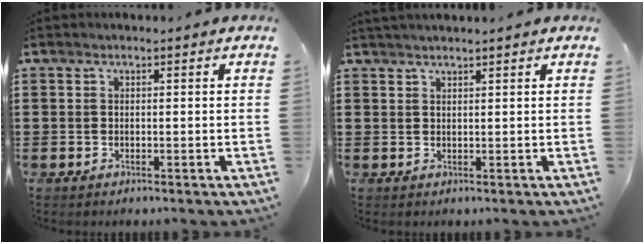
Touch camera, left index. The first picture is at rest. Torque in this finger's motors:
{"motor_torque": [0.91, -1.22, 0.06, 0.03]}